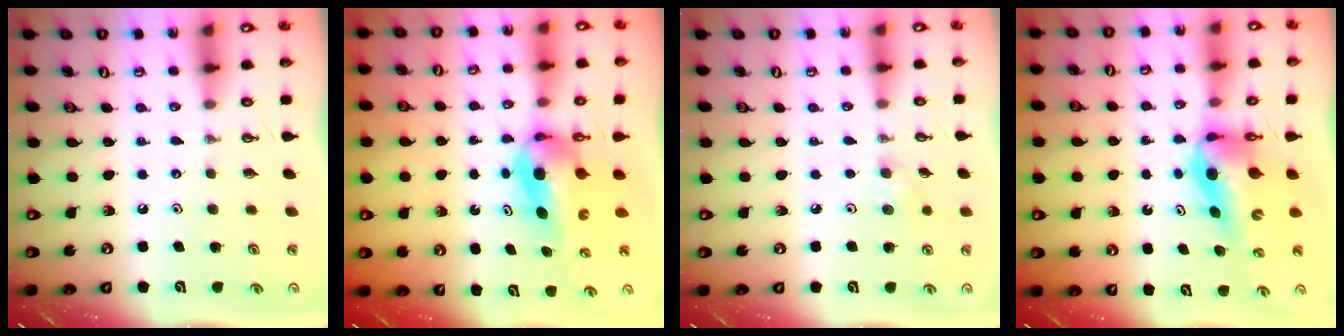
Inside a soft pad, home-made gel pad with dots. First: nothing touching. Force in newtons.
{"total": 5.9, "press": 5.5, "slide": 2.0}
{"total": 5.0, "press": 4.7, "slide": 1.9}
{"total": 7.2, "press": 7.1, "slide": 0.9}